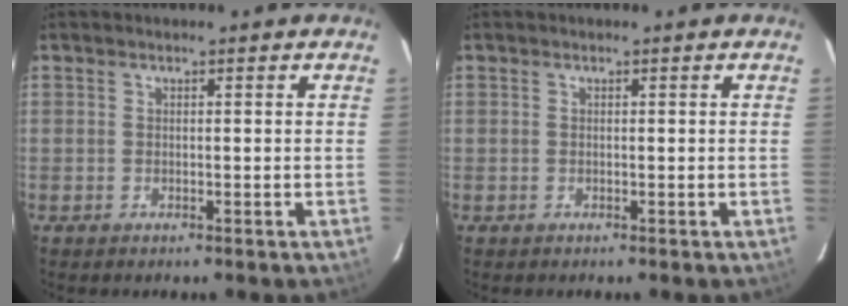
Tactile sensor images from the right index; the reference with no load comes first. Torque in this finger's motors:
{"motor_torque": [0.00, 0.00, 0.00, 0.00]}